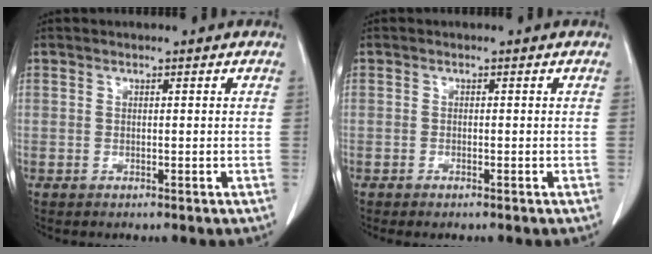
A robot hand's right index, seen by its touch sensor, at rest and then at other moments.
{"total": 0.8, "force": [-0.7, 0.0, 0.4], "torque": [-0.012, -0.002, -0.009]}